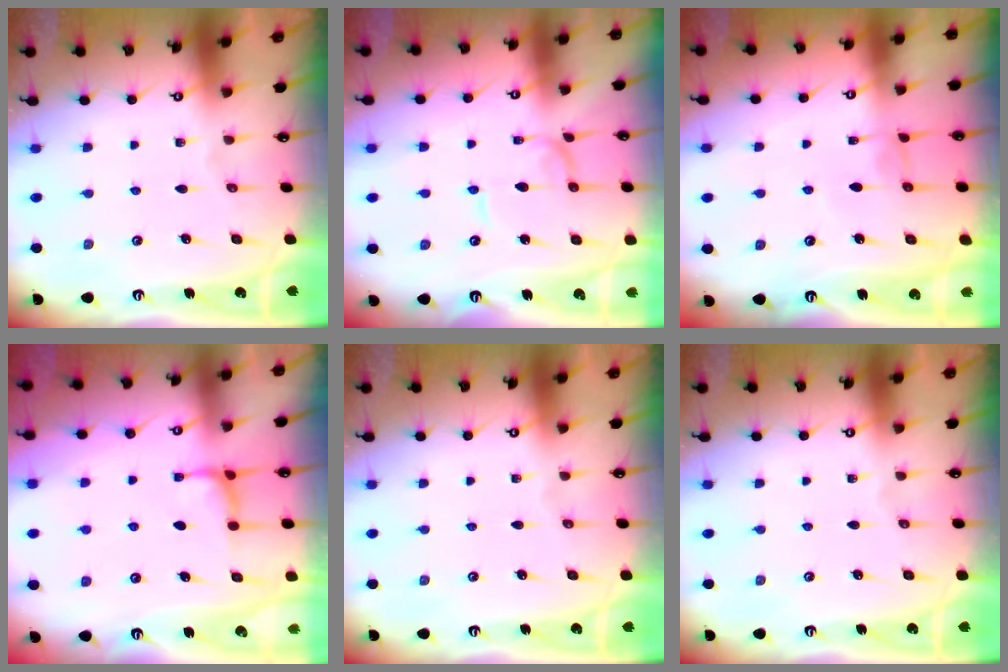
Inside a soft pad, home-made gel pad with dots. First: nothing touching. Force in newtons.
{"total": 0.6, "press": 0.6, "slide": 0.1}
{"total": 0.8, "press": 0.7, "slide": 0.5}
{"total": 0.7, "press": 0.4, "slide": 0.6}
{"total": 0.0}
{"total": 0.0}